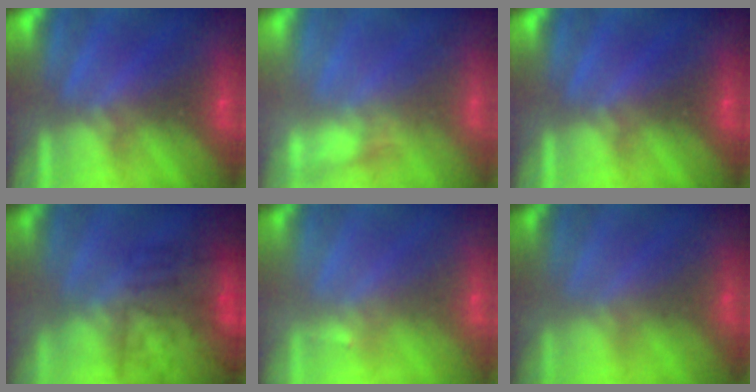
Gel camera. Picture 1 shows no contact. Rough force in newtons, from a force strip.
{"total": 2.8}
{"total": 0.0}
{"total": 8.6}
{"total": 1.6}
{"total": 1.7}